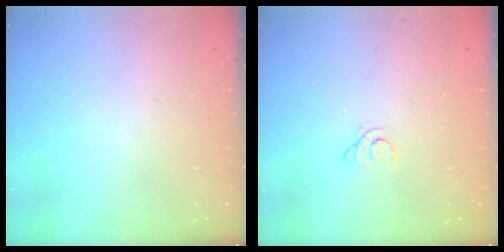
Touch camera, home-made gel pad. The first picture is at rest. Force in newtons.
{"total": 1.2, "press": 1.2, "slide": 0.1}